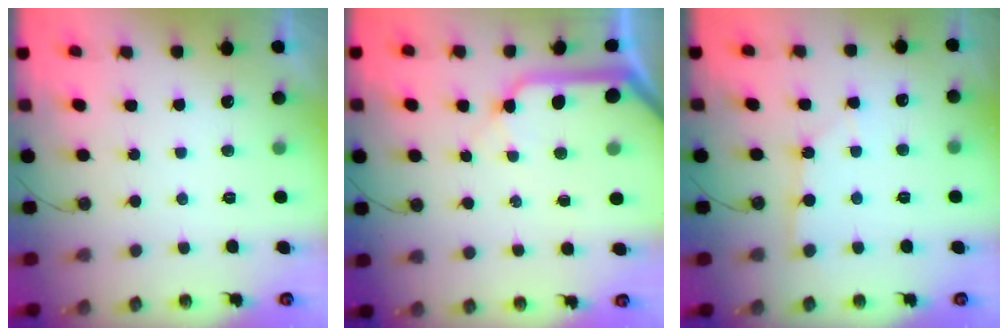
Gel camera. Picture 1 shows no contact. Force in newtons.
{"total": 13.6, "press": 13.5, "slide": 1.7}
{"total": 2.0, "press": 2.0, "slide": 0.2}